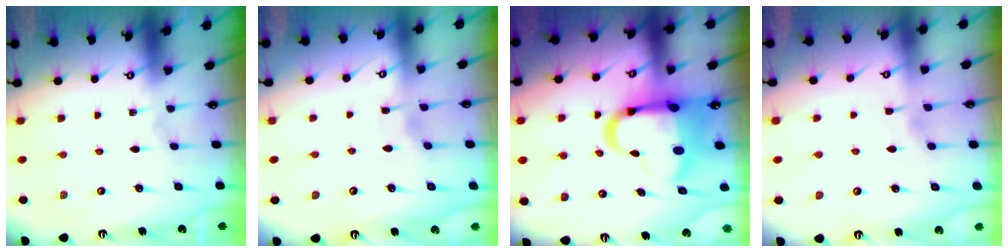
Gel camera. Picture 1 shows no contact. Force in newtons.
{"total": 2.6, "press": 2.6, "slide": 0.3}
{"total": 13.6, "press": 13.2, "slide": 3.2}
{"total": 1.6, "press": 1.5, "slide": 0.4}